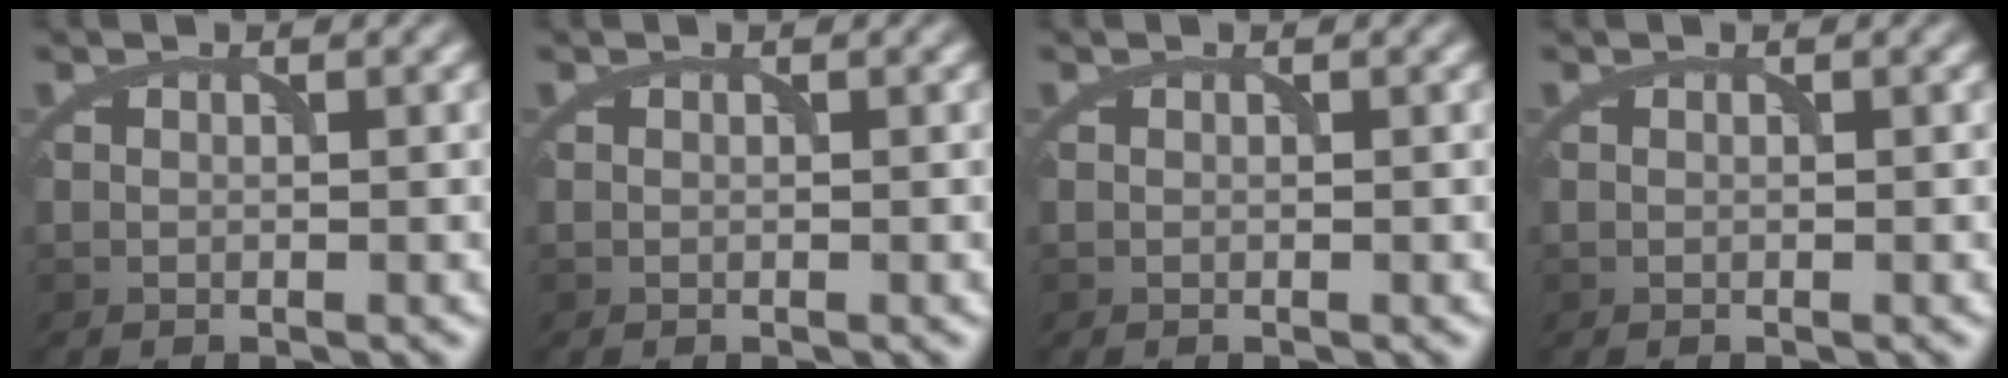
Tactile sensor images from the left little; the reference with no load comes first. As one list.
[{"total": 0.0}, {"total": 0.0}, {"total": 0.0}]